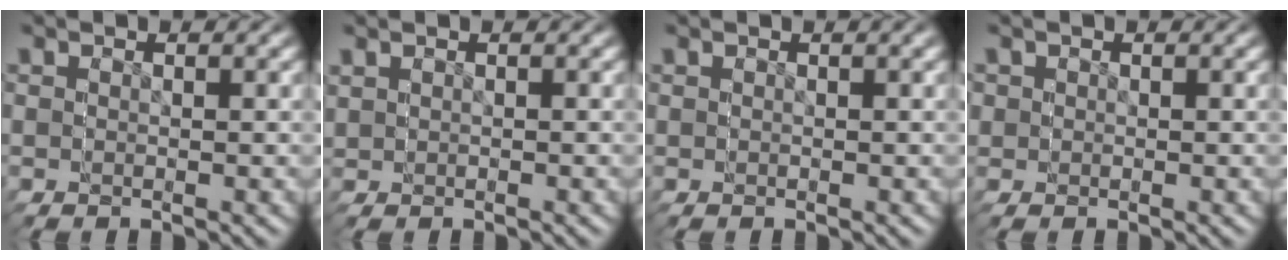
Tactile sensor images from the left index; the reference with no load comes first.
{"total": 0.8, "force": [0.0, 0.8, -0.2], "torque": [-0.001, -0.002, 0.004]}
{"total": 0.0}
{"total": 2.3, "force": [0.4, 2.3, 0.0], "torque": [-0.004, -0.016, 0.009]}